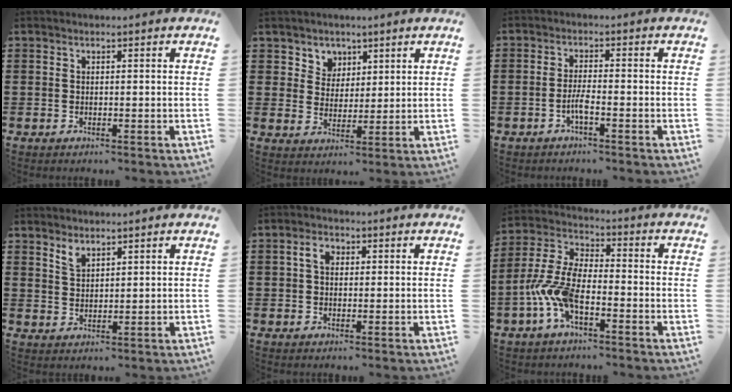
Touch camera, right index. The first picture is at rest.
{"total": 4.3, "force": [2.5, 3.4, 0.0], "torque": [-0.022, 0.009, 0.046]}
{"total": 2.9, "force": [-1.4, 0.3, 2.5], "torque": [-0.060, -0.006, -0.030]}
{"total": 2.5, "force": [2.0, 1.1, 1.0], "torque": [-0.023, 0.003, 0.038]}
{"total": 2.7, "force": [0.5, 1.8, 2.0], "torque": [-0.044, 0.012, 0.007]}
{"total": 9.0, "force": [-3.6, 3.8, 7.4], "torque": [-0.199, -0.016, -0.074]}